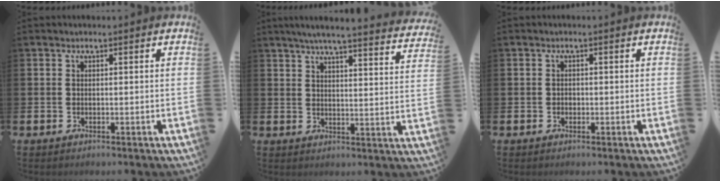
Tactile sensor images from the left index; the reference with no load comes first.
{"total": 5.5, "force": [5.1, -0.2, 2.0], "torque": [-0.045, -0.035, 0.084]}
{"total": 0.7, "force": [-0.2, 0.7, 0.2], "torque": [-0.013, 0.008, -0.005]}